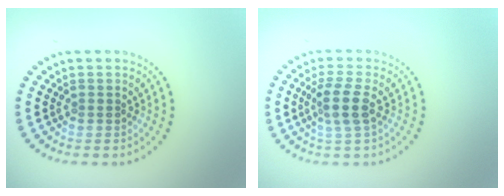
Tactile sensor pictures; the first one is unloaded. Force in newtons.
{"total": 2.7, "press": 2.3, "slide": 1.4}